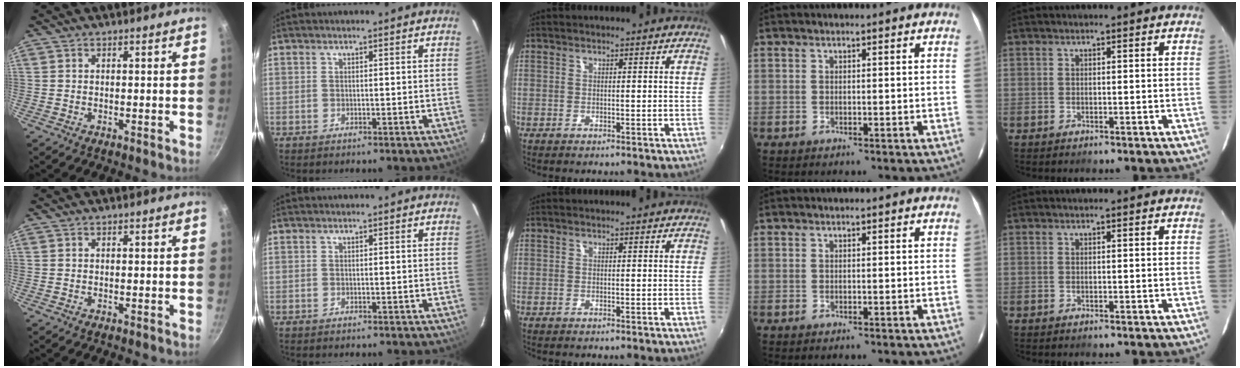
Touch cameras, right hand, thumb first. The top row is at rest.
{}